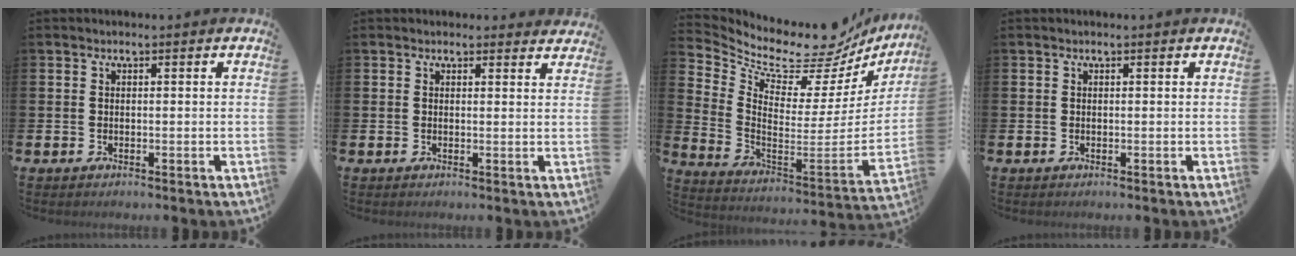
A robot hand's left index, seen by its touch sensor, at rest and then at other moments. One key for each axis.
{"total": 1.5, "fx": 1.4, "fy": 0.6, "fz": 0.0, "tx": 0.009, "ty": -0.002, "tz": 0.022}
{"total": 8.0, "fx": 7.0, "fy": 3.2, "fz": 2.0, "tx": -0.064, "ty": -0.079, "tz": 0.112}
{"total": 0.0}